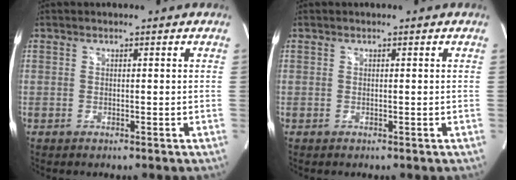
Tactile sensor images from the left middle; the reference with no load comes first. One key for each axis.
{"total": 0.0}